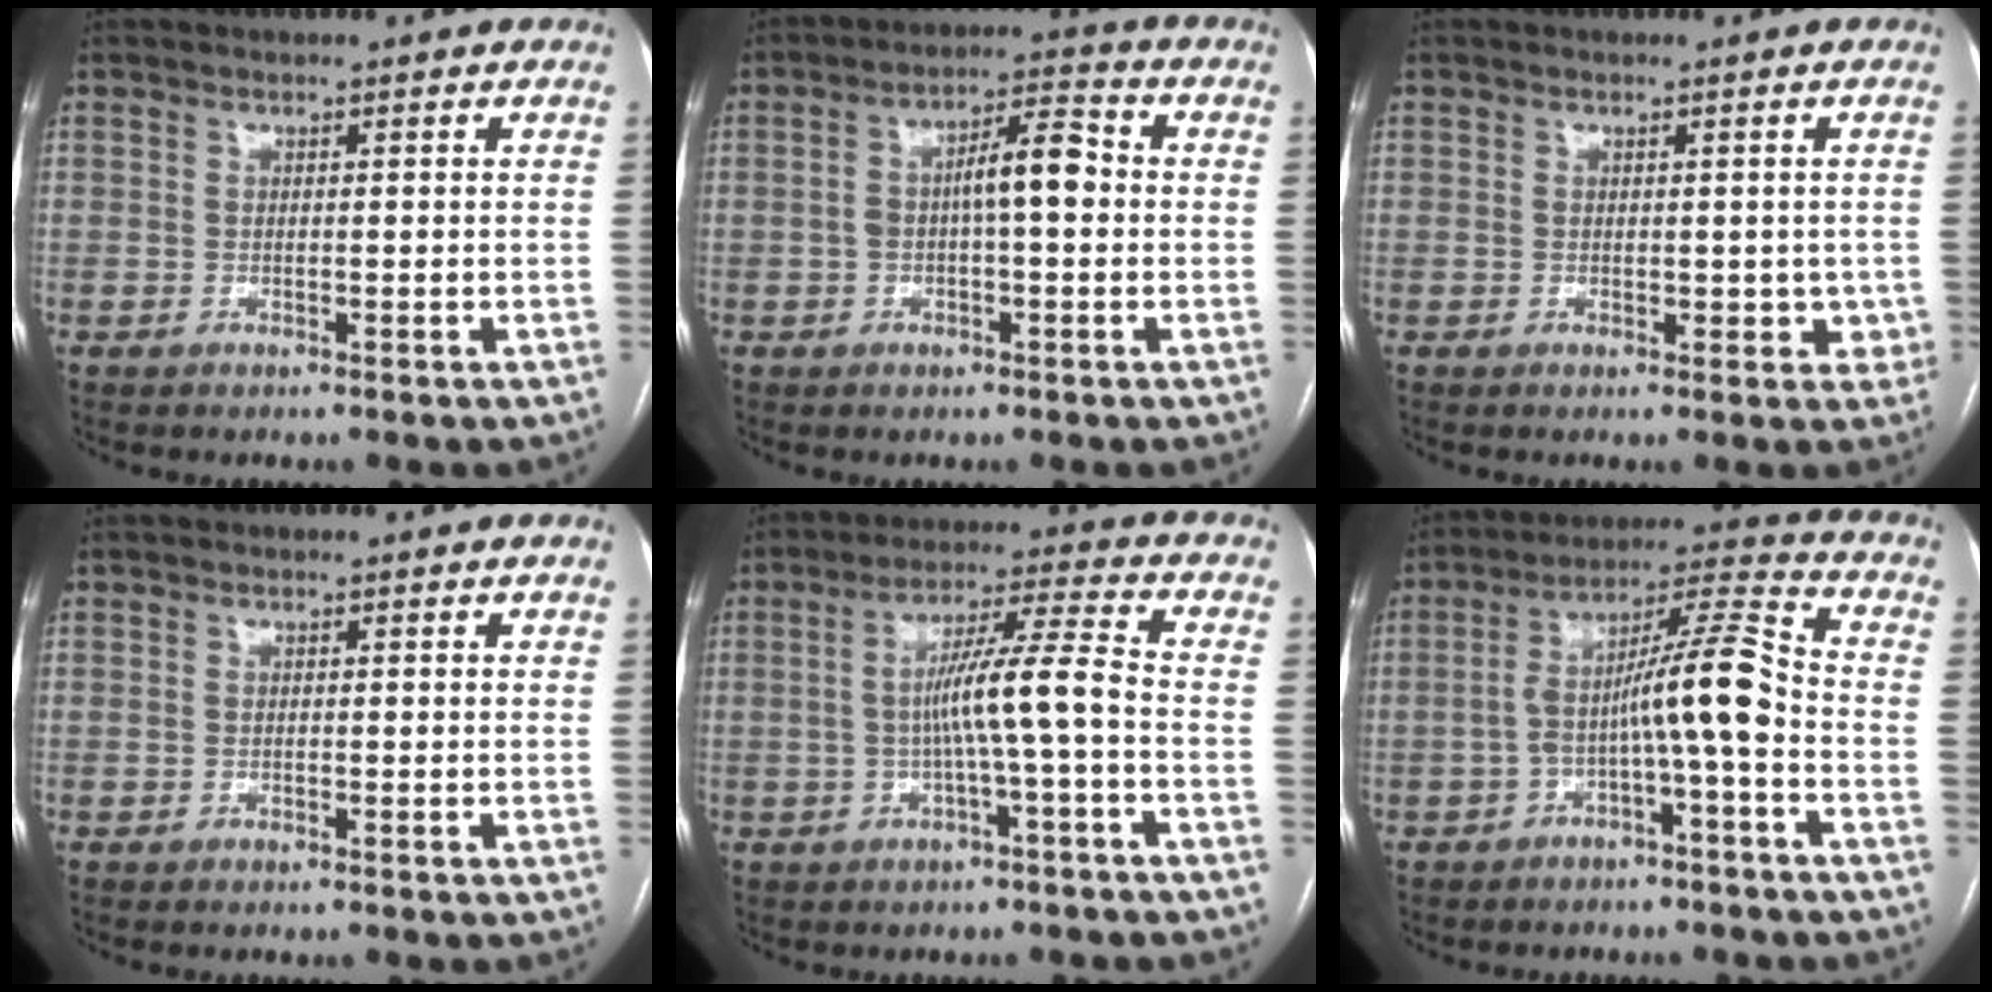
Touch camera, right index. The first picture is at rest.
{"total": 7.3, "force": [0.0, 2.0, 7.0], "torque": [-0.127, 0.030, -0.001]}
{"total": 3.0, "force": [-0.2, 2.1, 2.1], "torque": [-0.012, 0.008, 0.002]}
{"total": 0.0}
{"total": 8.0, "force": [-1.5, -0.6, 7.9], "torque": [-0.139, 0.018, -0.024]}
{"total": 10.0, "force": [-2.7, 0.1, 9.6], "torque": [-0.162, 0.034, -0.048]}